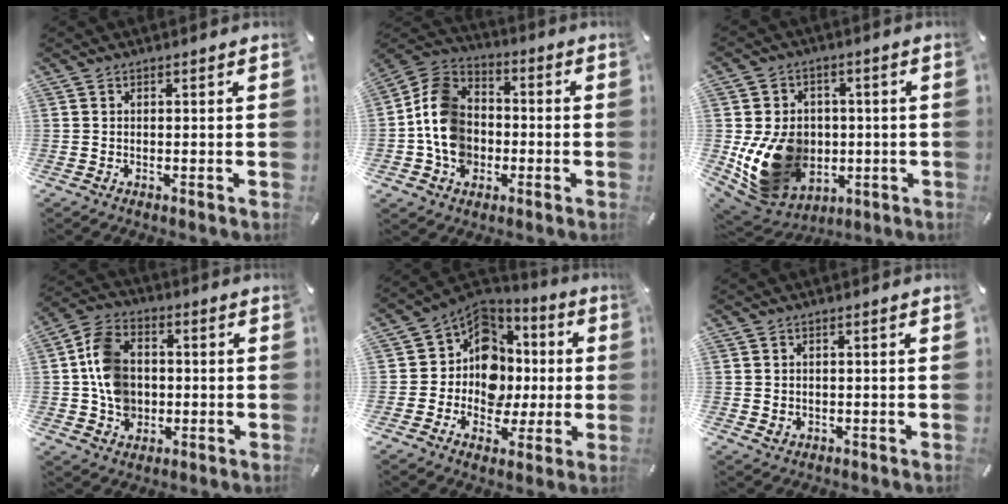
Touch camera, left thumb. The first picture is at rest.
{"total": 12.6, "force": [-3.0, 10.9, 5.6], "torque": [-0.133, 0.029, -0.051]}
{"total": 16.9, "force": [-2.1, 14.1, 9.1], "torque": [-0.186, 0.003, -0.026]}
{"total": 11.4, "force": [-0.6, 9.7, 6.1], "torque": [-0.142, 0.023, -0.006]}
{"total": 12.3, "force": [0.4, 11.3, 4.7], "torque": [-0.090, -0.020, 0.021]}
{"total": 1.9, "force": [0.0, 1.8, 0.5], "torque": [-0.010, 0.004, -0.001]}